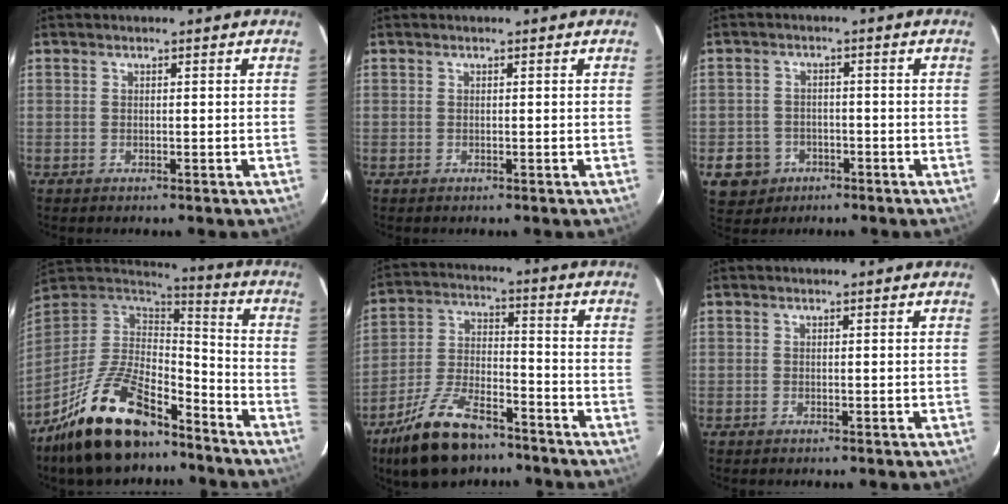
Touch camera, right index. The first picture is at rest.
{"total": 0.0}
{"total": 6.6, "force": [-2.9, 5.8, 1.5], "torque": [-0.053, 0.016, -0.036]}
{"total": 22.8, "force": [-15.9, 9.1, 13.5], "torque": [-0.269, -0.010, -0.267]}
{"total": 16.3, "force": [-11.7, 6.8, 9.0], "torque": [-0.187, -0.006, -0.205]}
{"total": 0.0}